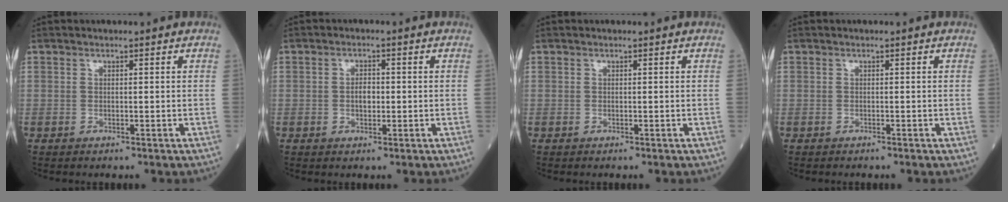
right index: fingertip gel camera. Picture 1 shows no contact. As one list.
[{"total": 2.2, "force": [-0.2, 1.2, 1.8], "torque": [-0.032, 0.003, -0.003]}, {"total": 0.0}, {"total": 0.0}]